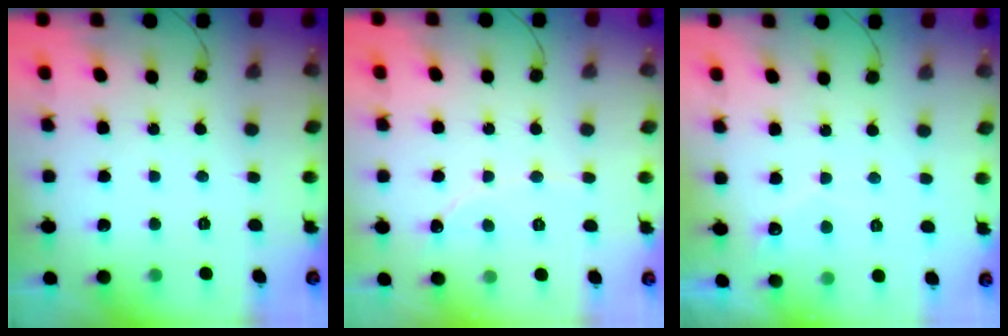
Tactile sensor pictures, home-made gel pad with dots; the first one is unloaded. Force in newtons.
{"total": 2.2, "press": 2.2, "slide": 0.2}
{"total": 2.7, "press": 2.7, "slide": 0.1}